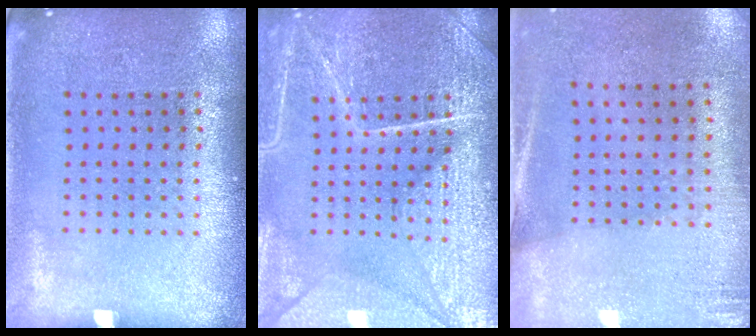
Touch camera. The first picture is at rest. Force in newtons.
{"total": 7.2, "press": 7.1, "slide": 0.8}
{"total": 2.7, "press": 2.4, "slide": 1.3}